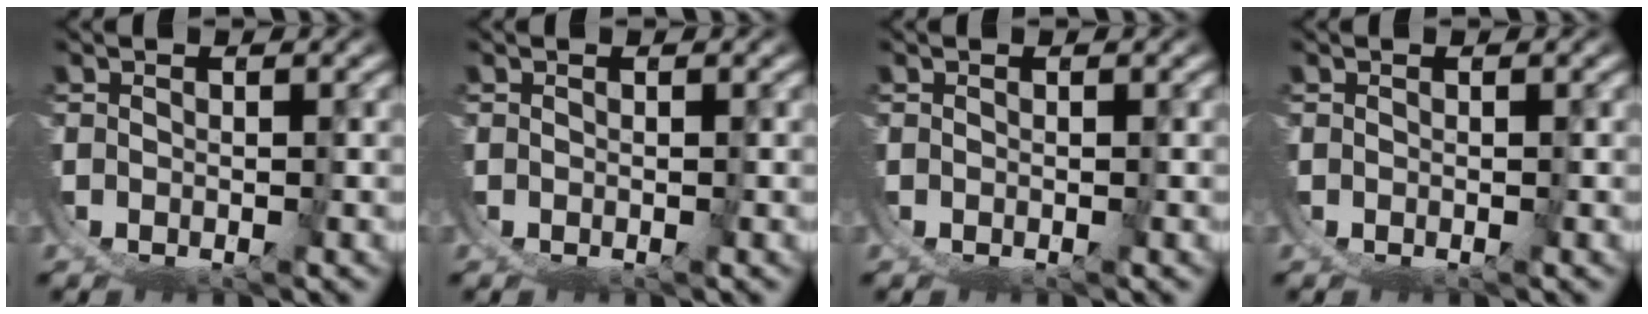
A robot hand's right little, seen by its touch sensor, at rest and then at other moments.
{"total": 0.0}
{"total": 0.0}
{"total": 0.0}